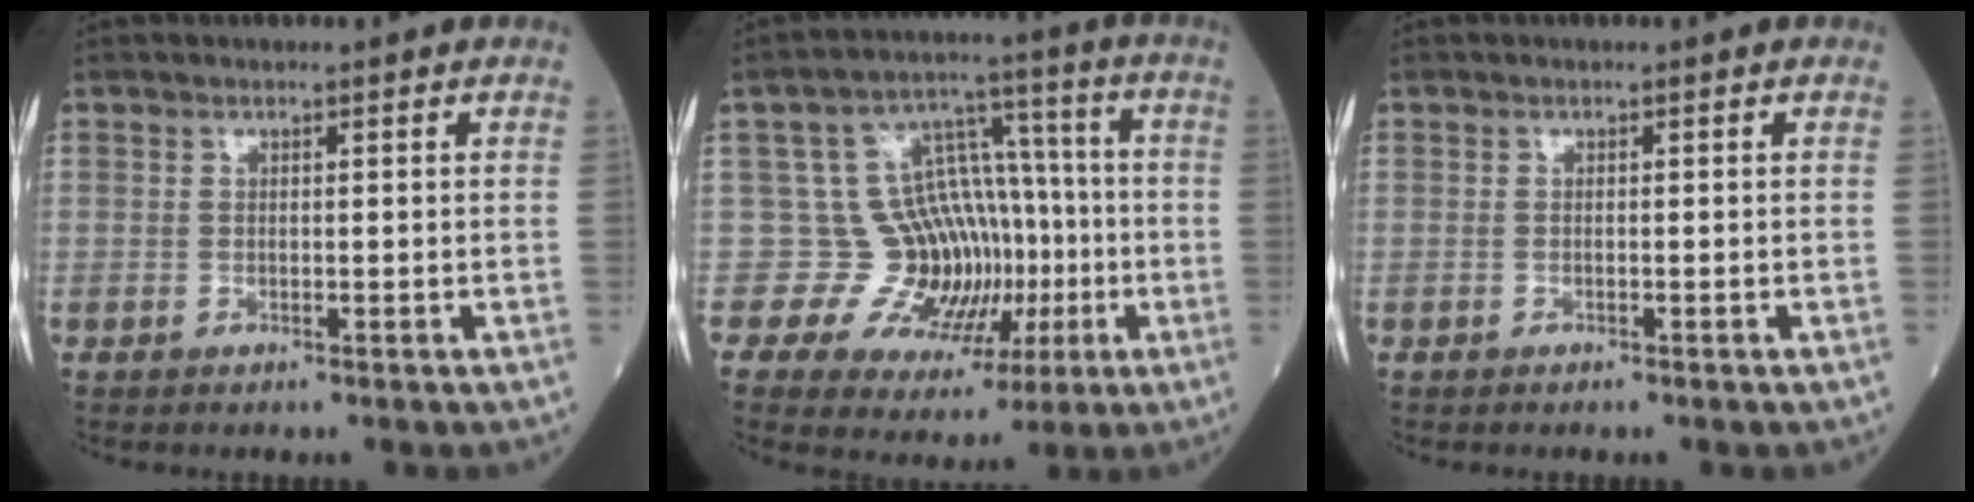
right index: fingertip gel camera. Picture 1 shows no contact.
{"total": 11.3, "force": [-1.7, 9.7, 5.5], "torque": [-0.066, 0.040, -0.014]}
{"total": 0.0}